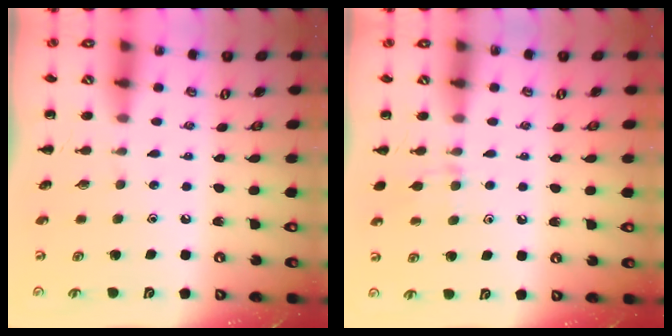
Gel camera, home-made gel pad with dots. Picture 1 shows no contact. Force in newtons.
{"total": 7.8, "press": 7.4, "slide": 2.5}